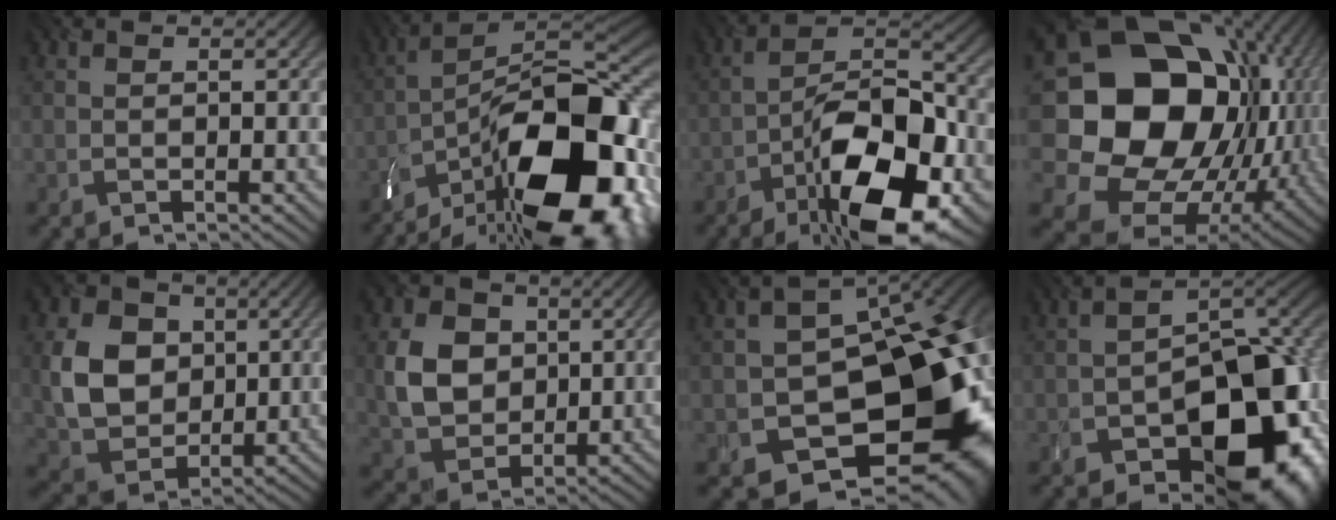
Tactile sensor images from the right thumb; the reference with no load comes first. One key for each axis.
{"total": 21.1, "fx": -11.2, "fy": 9.3, "fz": 15.3, "tx": -0.241, "ty": -0.018, "tz": -0.183}
{"total": 16.6, "fx": -8.3, "fy": 7.1, "fz": 12.6, "tx": -0.188, "ty": -0.004, "tz": -0.149}
{"total": 20.8, "fx": 1.3, "fy": 17.1, "fz": 11.7, "tx": -0.264, "ty": -0.035, "tz": 0.044}
{"total": 9.8, "fx": 1.1, "fy": 7.9, "fz": 5.6, "tx": -0.141, "ty": -0.007, "tz": 0.020}
{"total": 8.3, "fx": 1.0, "fy": 6.8, "fz": 4.7, "tx": -0.117, "ty": -0.003, "tz": 0.018}
{"total": 17.1, "fx": -6.1, "fy": 11.1, "fz": 11.5, "tx": -0.133, "ty": -0.031, "tz": -0.090}
{"total": 16.5, "fx": -7.0, "fy": 9.8, "fz": 11.3, "tx": -0.137, "ty": -0.022, "tz": -0.115}